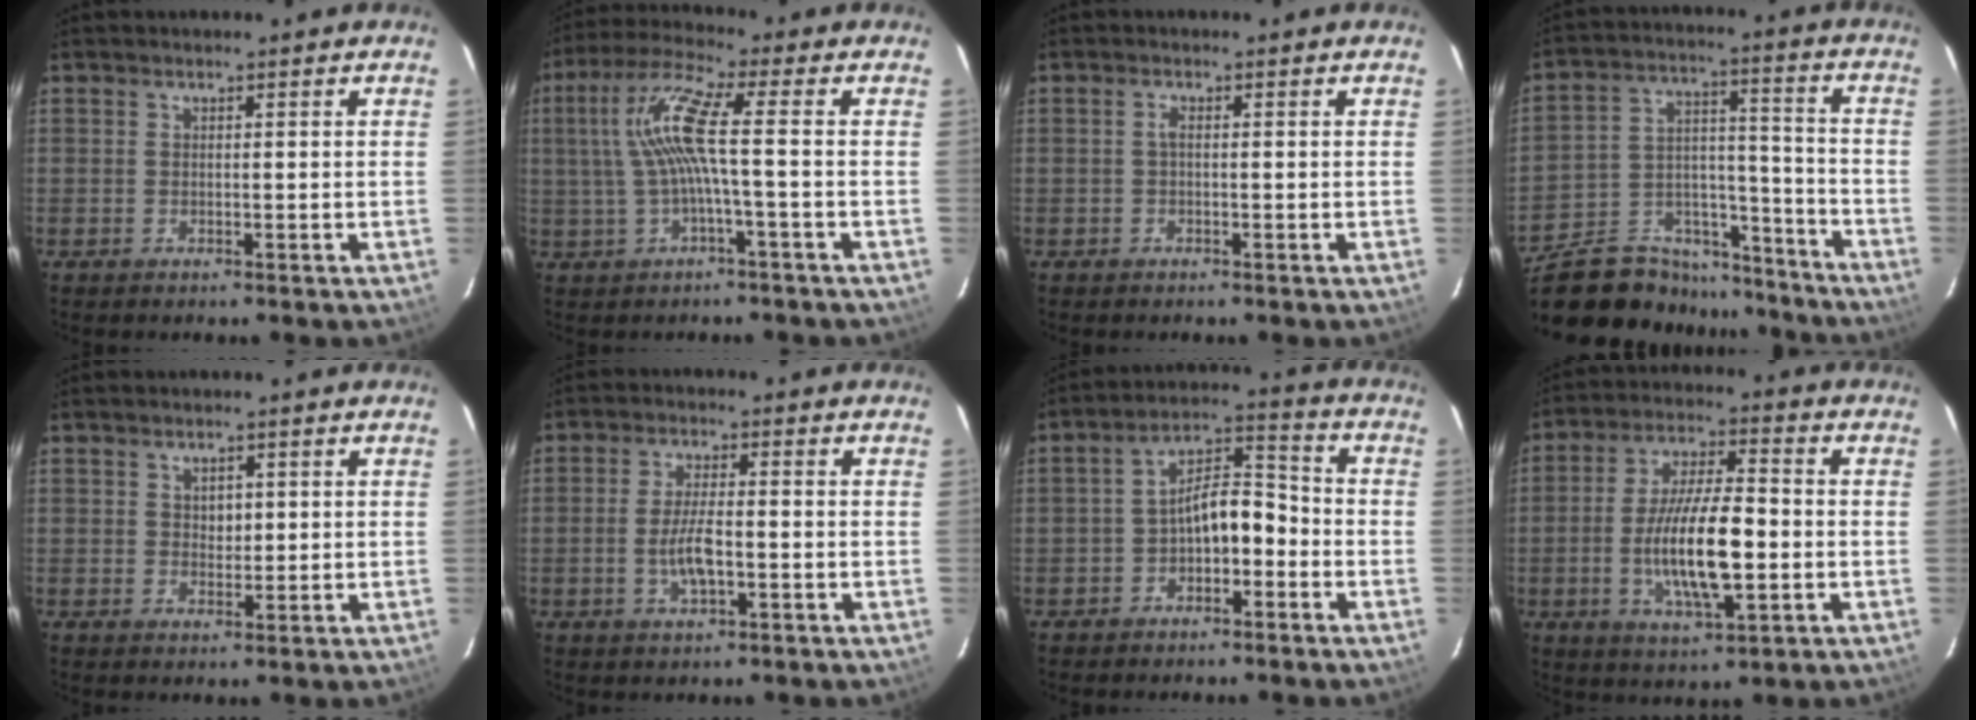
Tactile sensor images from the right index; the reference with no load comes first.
{"total": 9.2, "force": [-0.4, -0.9, 9.1], "torque": [-0.186, 0.007, 0.001]}
{"total": 0.9, "force": [-0.1, 0.3, 0.9], "torque": [-0.018, 0.004, -0.004]}
{"total": 21.2, "force": [-17.5, 9.6, 7.3], "torque": [-0.149, 0.051, -0.257]}
{"total": 2.2, "force": [0.6, 1.7, 1.2], "torque": [-0.015, 0.006, 0.012]}
{"total": 5.8, "force": [-1.6, 1.9, 5.3], "torque": [-0.106, -0.001, -0.028]}
{"total": 7.4, "force": [-3.0, 3.9, 5.5], "torque": [-0.096, 0.033, -0.041]}
{"total": 14.1, "force": [-2.7, 4.3, 13.2], "torque": [-0.254, -0.007, -0.046]}